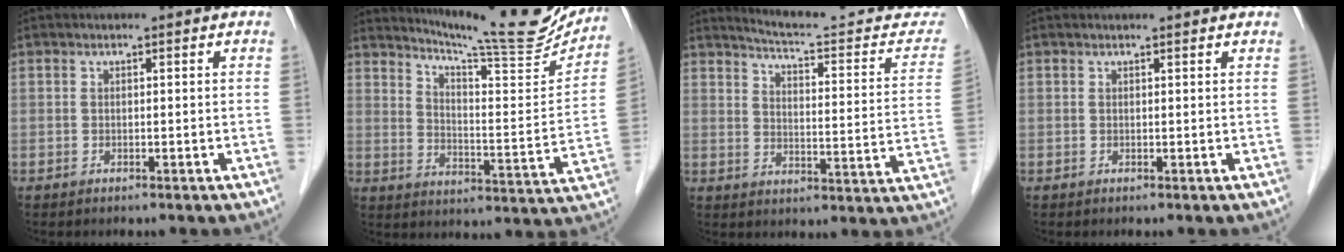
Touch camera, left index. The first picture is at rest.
{"total": 18.6, "force": [17.3, 1.2, 6.7], "torque": [-0.107, -0.062, 0.230]}
{"total": 19.0, "force": [18.2, 1.9, 5.2], "torque": [-0.062, -0.071, 0.217]}
{"total": 2.1, "force": [2.0, 0.2, 0.5], "torque": [-0.012, 0.011, 0.021]}